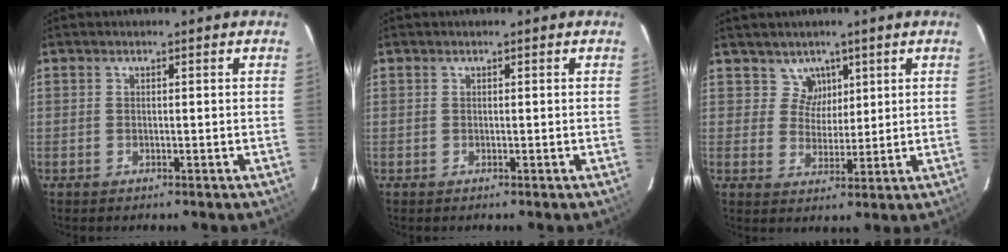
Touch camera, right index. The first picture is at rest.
{"total": 0.0}
{"total": 4.3, "force": [2.5, 3.5, -0.2], "torque": [0.013, 0.002, 0.042]}